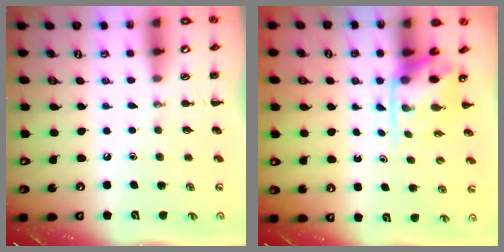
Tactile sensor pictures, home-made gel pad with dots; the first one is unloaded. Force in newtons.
{"total": 4.3, "press": 4.3, "slide": 0.4}